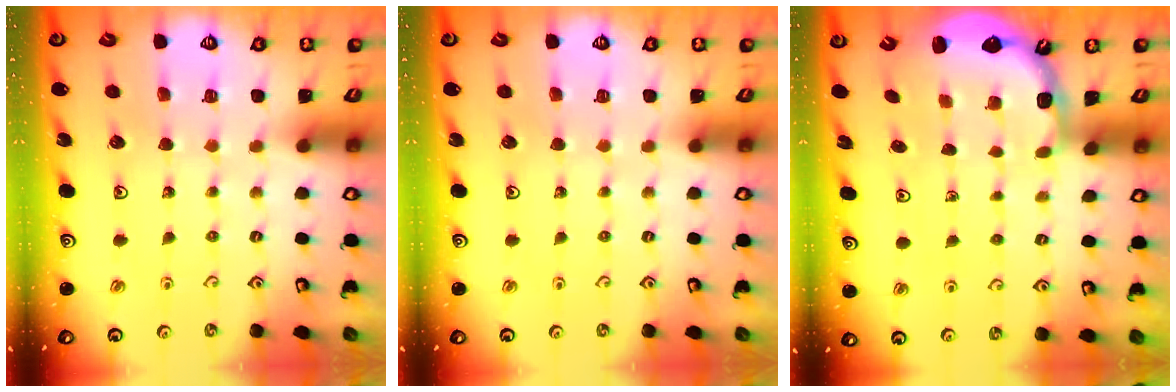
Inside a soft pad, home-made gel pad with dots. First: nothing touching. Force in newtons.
{"total": 0.0}
{"total": 2.5, "press": 2.1, "slide": 1.3}